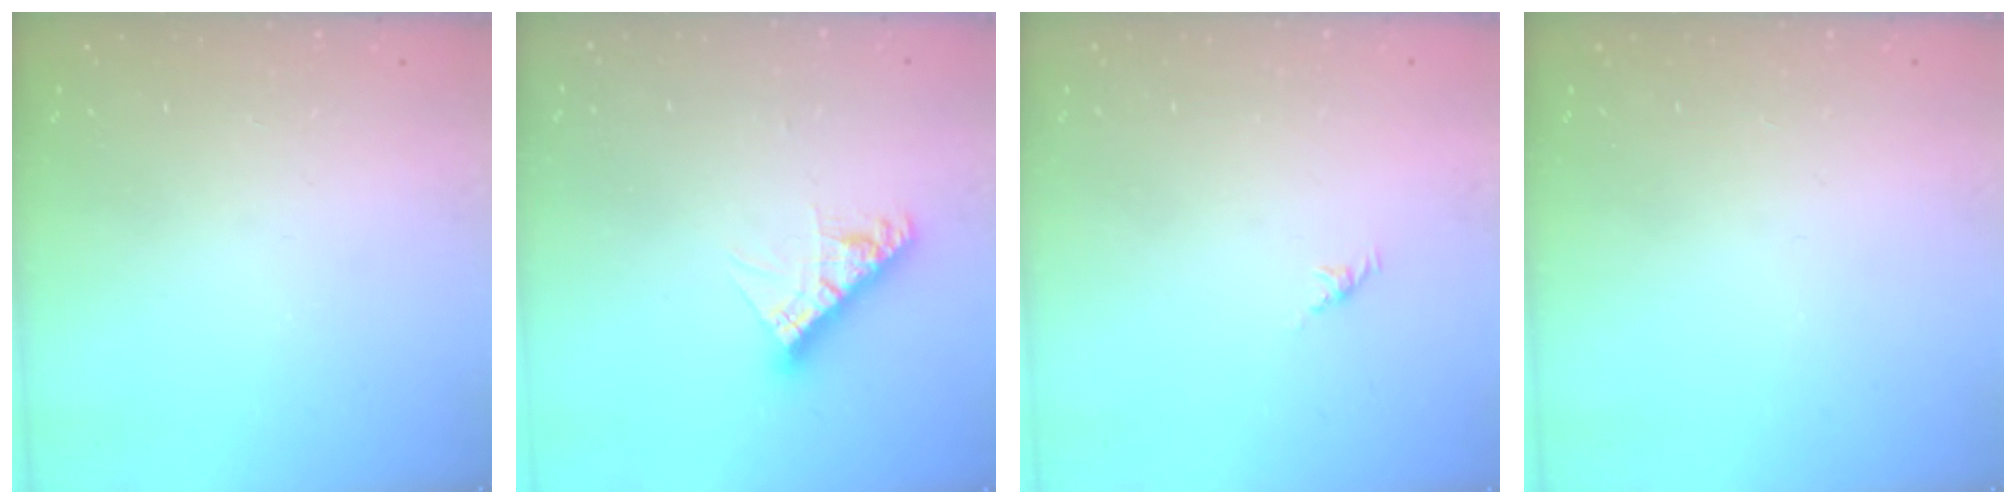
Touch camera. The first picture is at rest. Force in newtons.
{"total": 8.4, "press": 8.4, "slide": 0.3}
{"total": 2.1, "press": 2.0, "slide": 0.7}
{"total": 0.0}